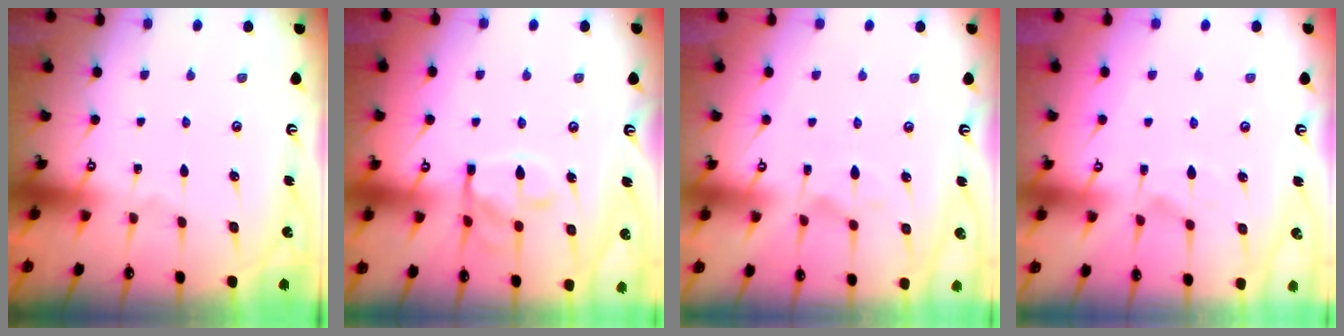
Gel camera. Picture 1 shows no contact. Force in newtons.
{"total": 13.3, "press": 13.2, "slide": 1.4}
{"total": 3.9, "press": 3.8, "slide": 1.0}
{"total": 1.4, "press": 0.9, "slide": 1.1}